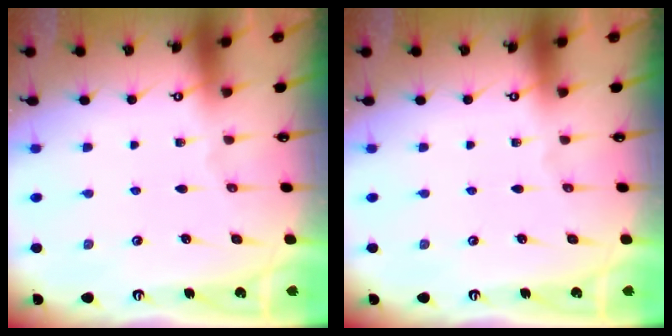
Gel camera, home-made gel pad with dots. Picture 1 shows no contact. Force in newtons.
{"total": 0.0}